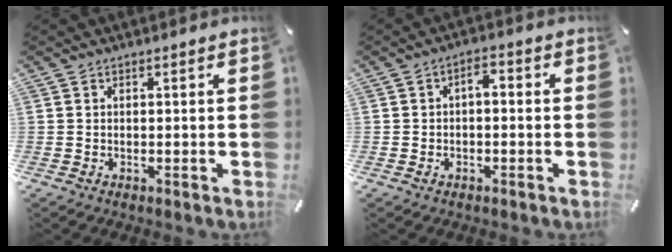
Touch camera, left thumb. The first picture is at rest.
{"total": 3.1, "force": [-1.1, 1.6, 2.4], "torque": [-0.035, 0.011, -0.026]}